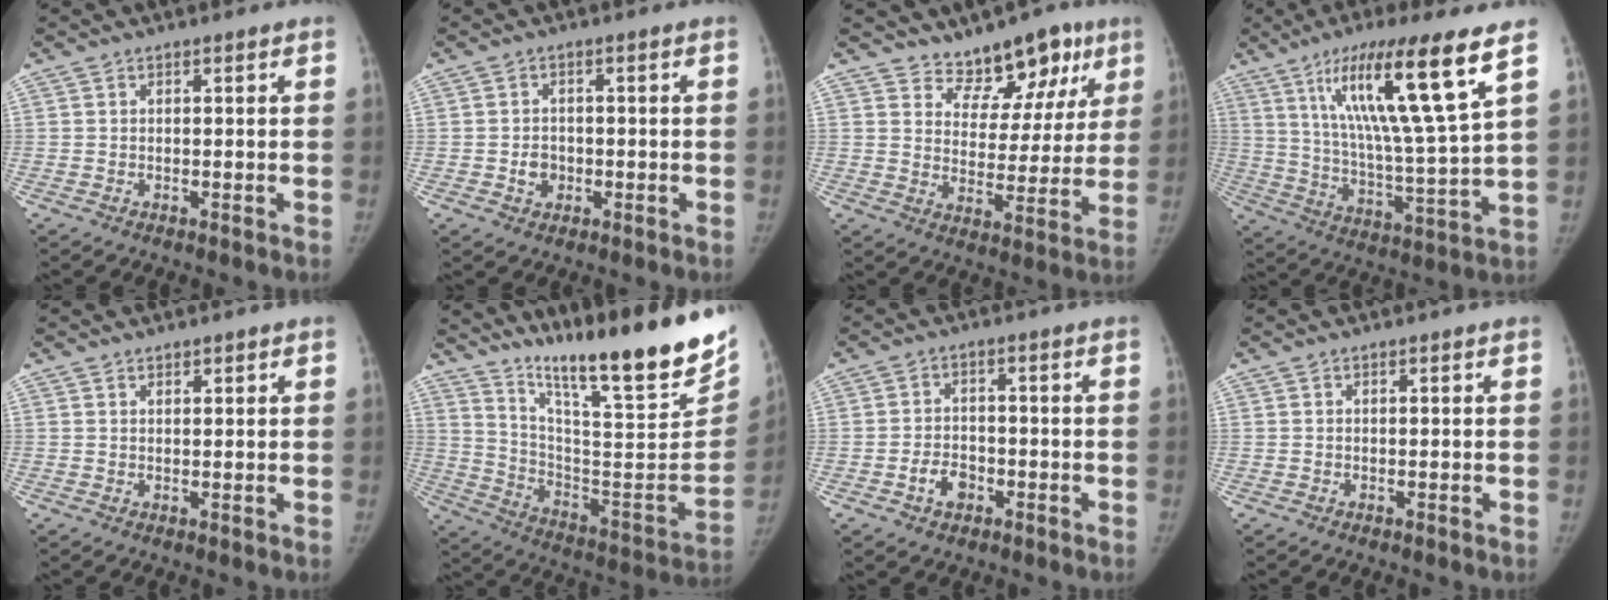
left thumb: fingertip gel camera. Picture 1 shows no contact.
{"total": 3.0, "force": [-0.7, 2.5, 1.4], "torque": [-0.012, 0.005, -0.009]}
{"total": 11.8, "force": [8.6, 6.6, 4.5], "torque": [-0.008, -0.045, 0.125]}
{"total": 20.3, "force": [10.3, 1.5, 17.5], "torque": [-0.288, -0.049, 0.174]}
{"total": 1.1, "force": [1.0, 0.3, 0.4], "torque": [-0.002, -0.005, 0.015]}
{"total": 29.0, "force": [22.1, 3.3, 18.5], "torque": [-0.270, -0.134, 0.344]}
{"total": 4.3, "force": [-1.9, 3.1, 2.4], "torque": [-0.030, 0.018, -0.031]}
{"total": 0.0}